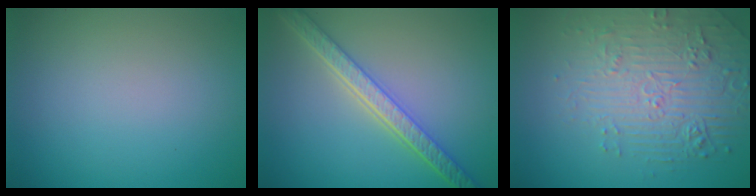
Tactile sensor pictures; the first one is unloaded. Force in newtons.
{"total": 5.0, "press": 4.2, "slide": 2.6}
{"total": 4.5, "press": 4.1, "slide": 1.8}